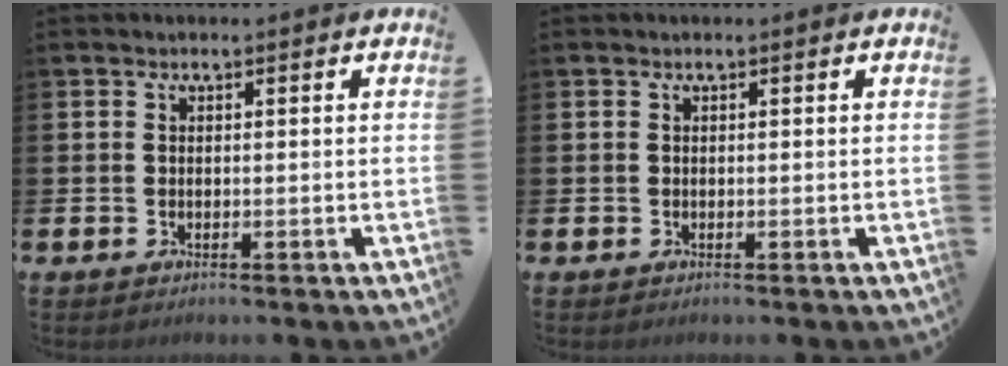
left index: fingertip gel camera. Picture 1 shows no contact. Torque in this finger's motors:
{"motor_torque": [0.00, 0.00, 0.03, 0.00]}